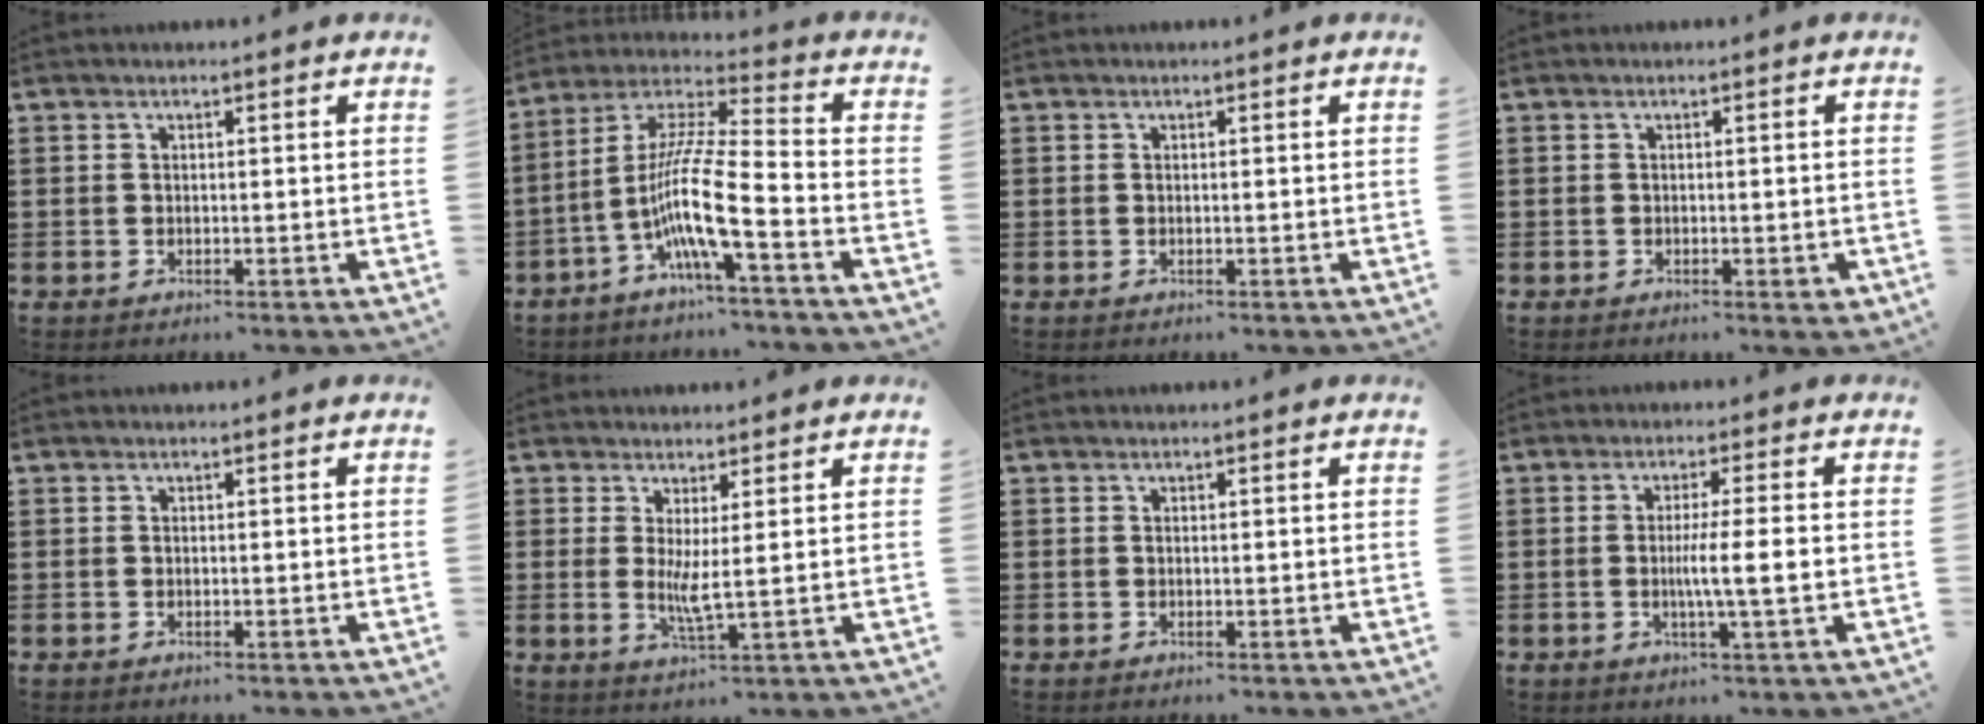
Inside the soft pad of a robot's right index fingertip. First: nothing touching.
{"total": 11.8, "force": [-5.2, 0.9, 10.6], "torque": [-0.239, -0.024, -0.111]}
{"total": 0.0}
{"total": 1.1, "force": [-0.3, 0.3, 1.0], "torque": [-0.018, -0.003, -0.004]}
{"total": 0.0}
{"total": 3.7, "force": [0.9, 0.0, 3.6], "torque": [-0.063, -0.014, 0.015]}
{"total": 0.0}
{"total": 5.6, "force": [-0.6, -0.1, 5.6], "torque": [-0.099, -0.007, -0.014]}